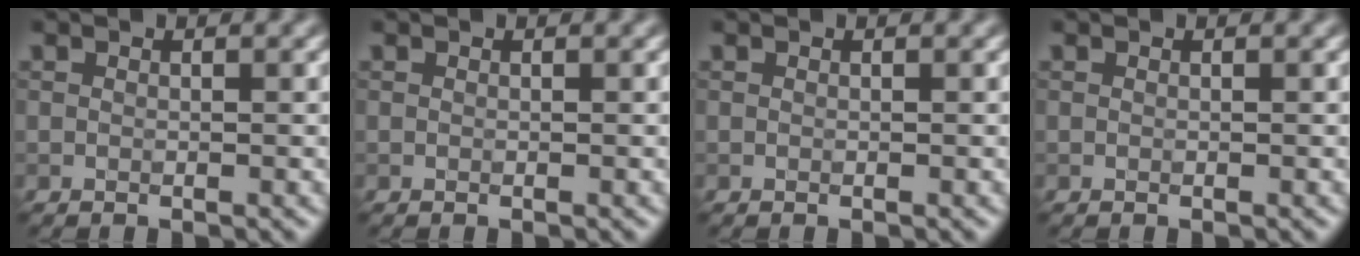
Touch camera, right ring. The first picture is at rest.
{"total": 0.0}
{"total": 0.0}
{"total": 0.0}